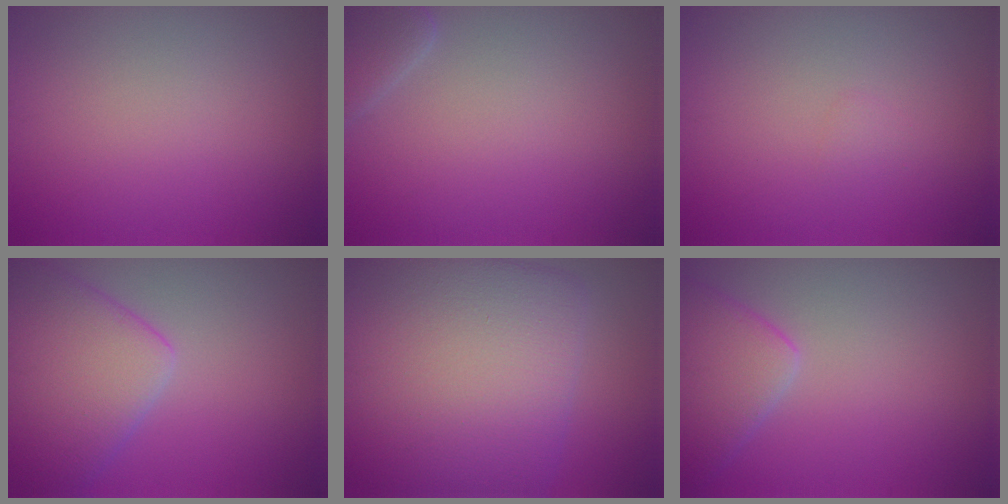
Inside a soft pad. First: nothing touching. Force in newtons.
{"total": 2.6, "press": 2.6, "slide": 0.2}
{"total": 0.6, "press": 0.5, "slide": 0.1}
{"total": 8.2, "press": 8.2, "slide": 0.5}
{"total": 15.3, "press": 15.3, "slide": 0.6}
{"total": 5.0, "press": 4.9, "slide": 0.5}